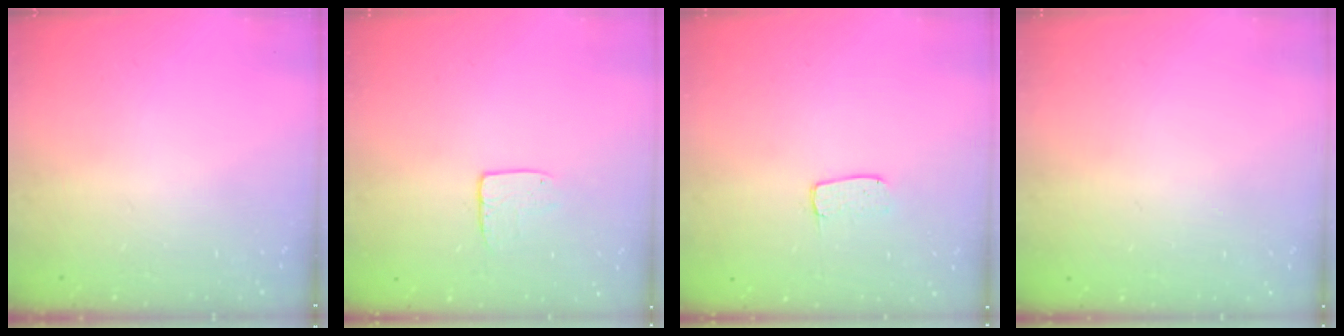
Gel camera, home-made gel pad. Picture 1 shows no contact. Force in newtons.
{"total": 6.7, "press": 6.7, "slide": 0.5}
{"total": 3.7, "press": 3.7, "slide": 0.3}
{"total": 0.0}